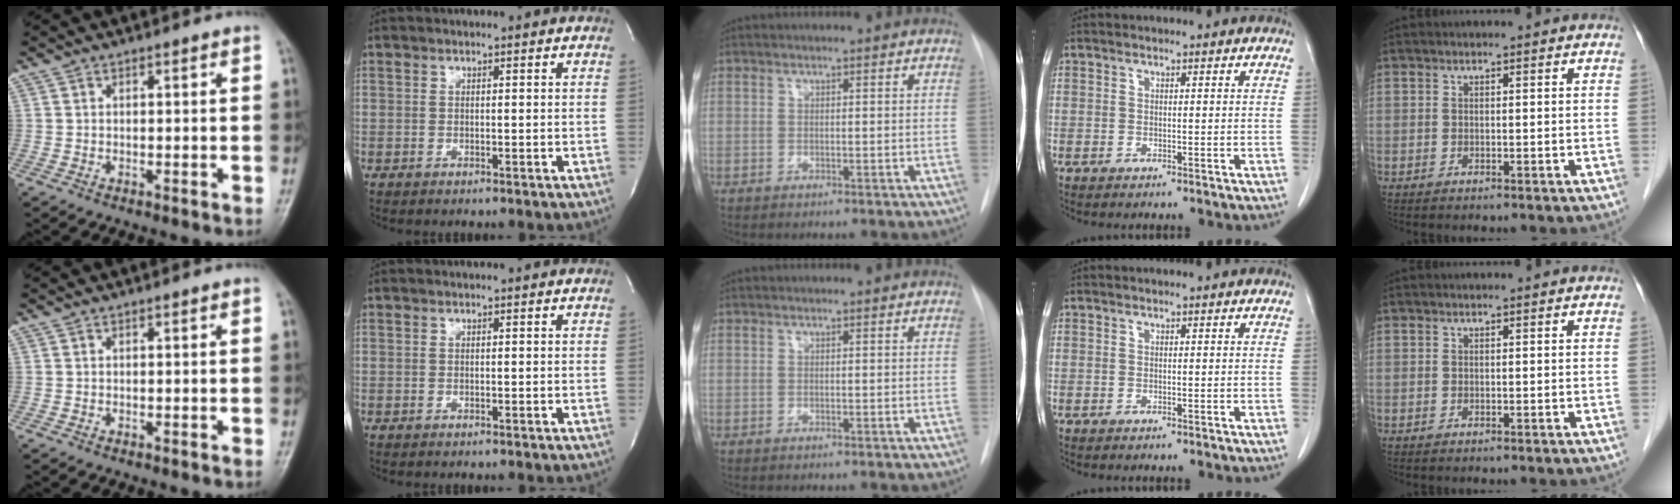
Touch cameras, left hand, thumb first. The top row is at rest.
{}